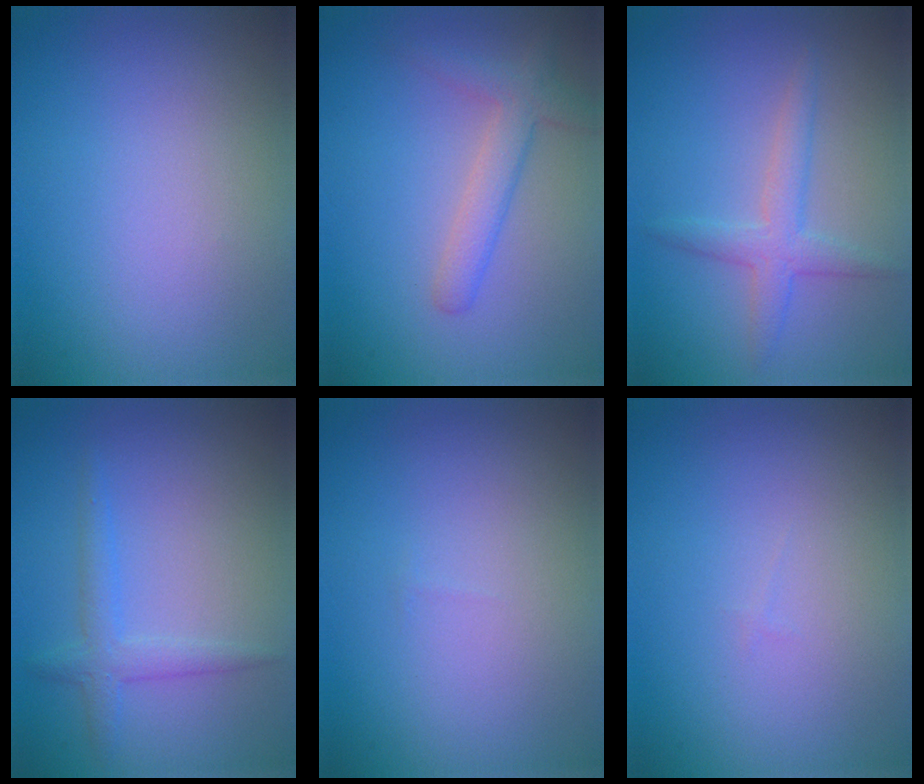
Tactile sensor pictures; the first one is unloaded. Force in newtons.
{"total": 2.8, "press": 2.8, "slide": 0.1}
{"total": 2.7, "press": 2.7, "slide": 0.0}
{"total": 2.1, "press": 2.1, "slide": 0.1}
{"total": 0.0}
{"total": 0.0}